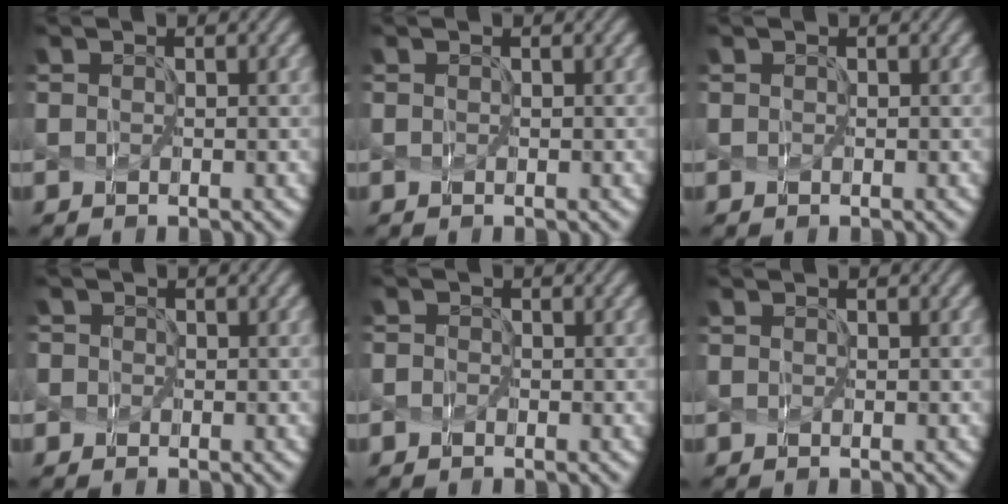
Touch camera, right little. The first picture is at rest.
{"total": 0.0}
{"total": 0.0}
{"total": 1.4, "force": [-0.2, 1.4, 0.2], "torque": [0.013, 0.013, -0.021]}
{"total": 0.6, "force": [-0.4, 0.4, 0.1], "torque": [0.007, 0.005, -0.015]}
{"total": 0.0}